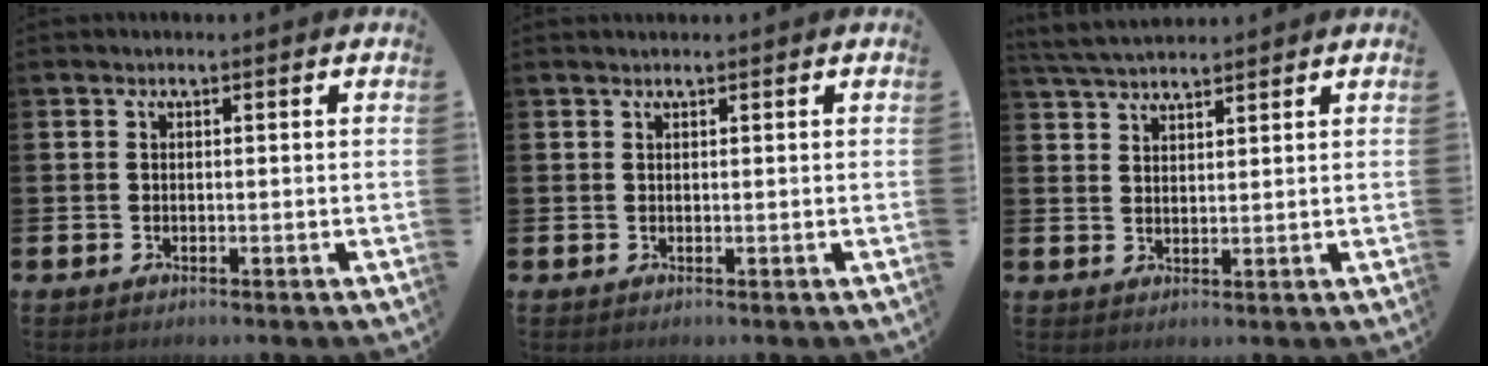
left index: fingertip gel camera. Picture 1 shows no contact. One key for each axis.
{"total": 0.5, "fx": 0.5, "fy": 0.0, "fz": 0.1, "tx": 0.002, "ty": -0.001, "tz": 0.009}
{"total": 4.0, "fx": 3.9, "fy": 0.7, "fz": 0.9, "tx": -0.023, "ty": -0.015, "tz": 0.070}